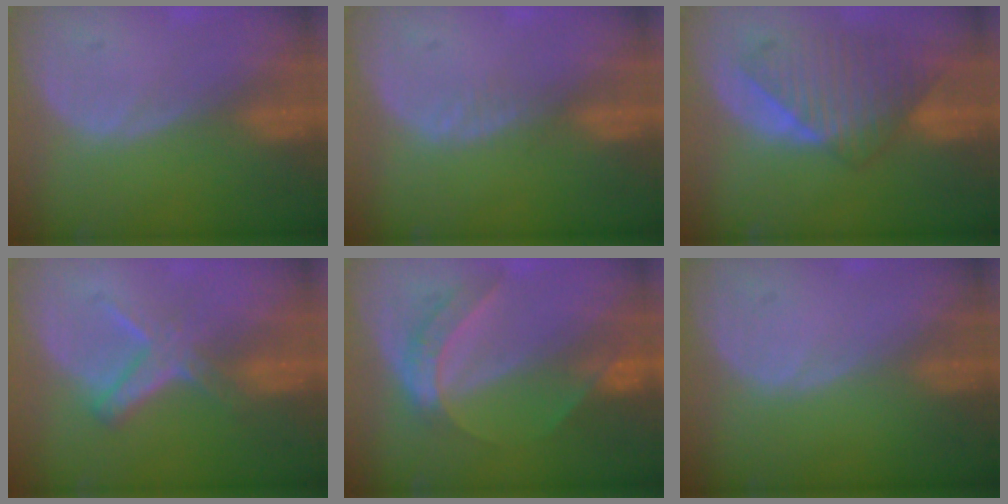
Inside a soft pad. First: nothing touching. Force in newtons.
{"total": 1.4, "press": 1.3, "slide": 0.2}
{"total": 8.6, "press": 8.2, "slide": 2.6}
{"total": 5.7, "press": 5.1, "slide": 2.6}
{"total": 6.3, "press": 5.2, "slide": 3.4}
{"total": 0.0}